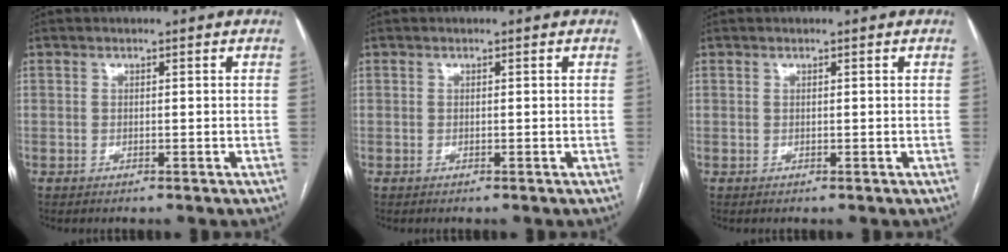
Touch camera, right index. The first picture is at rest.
{"total": 0.0}
{"total": 0.0}